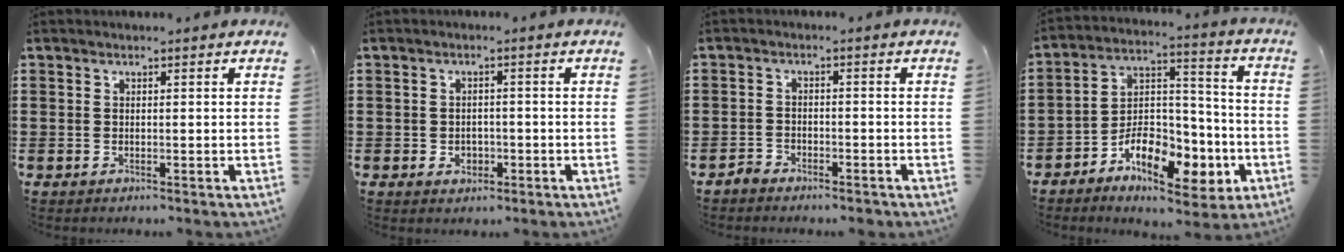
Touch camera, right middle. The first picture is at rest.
{"total": 1.9, "force": [-0.7, 1.5, 1.1], "torque": [-0.023, 0.002, -0.015]}
{"total": 2.4, "force": [-2.2, 0.8, 0.2], "torque": [-0.017, 0.001, -0.049]}
{"total": 9.9, "force": [-5.3, 5.5, 6.2], "torque": [-0.107, 0.012, -0.094]}